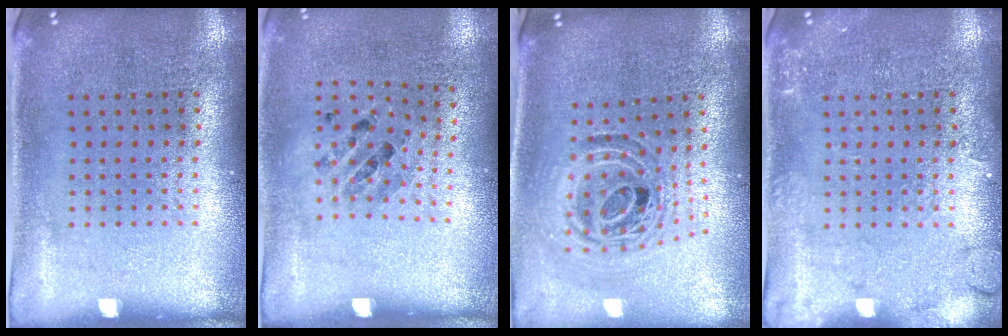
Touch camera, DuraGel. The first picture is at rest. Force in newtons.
{"total": 0.8, "press": 0.7, "slide": 0.4}
{"total": 1.2, "press": 1.1, "slide": 0.5}
{"total": 2.0, "press": 2.0, "slide": 0.4}